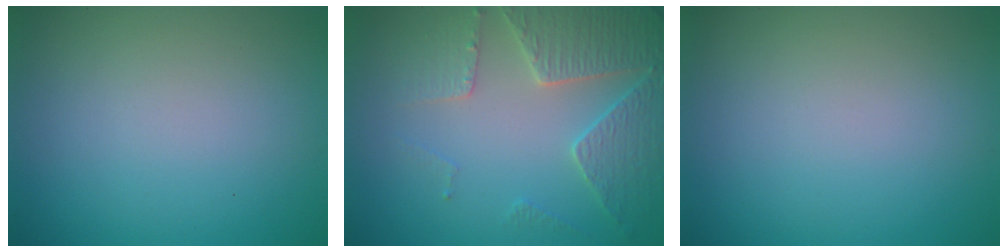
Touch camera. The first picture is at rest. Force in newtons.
{"total": 4.3, "press": 4.3, "slide": 0.6}
{"total": 0.0}